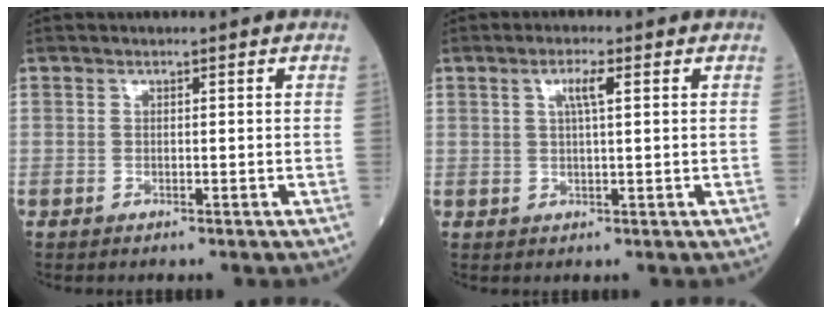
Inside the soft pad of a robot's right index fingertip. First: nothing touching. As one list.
[{"total": 3.0, "force": [1.1, 0.3, 2.7], "torque": [-0.053, 0.003, 0.020]}]